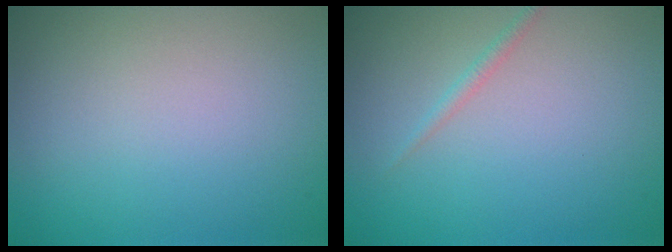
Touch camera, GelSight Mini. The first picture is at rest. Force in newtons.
{"total": 0.8, "press": 0.8, "slide": 0.1}